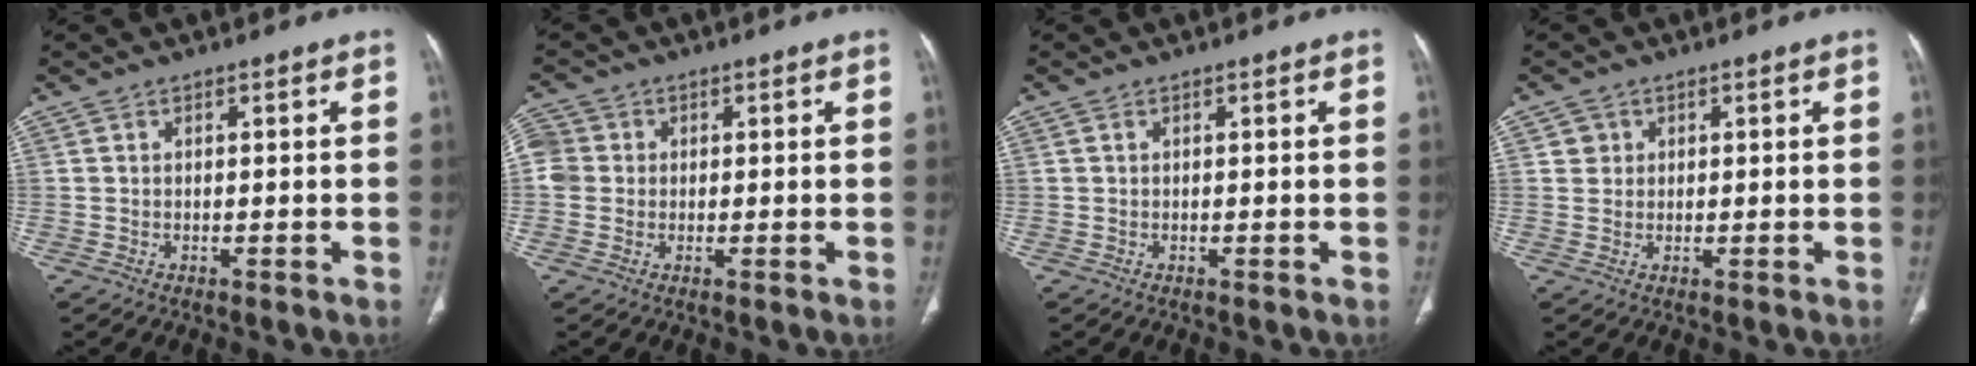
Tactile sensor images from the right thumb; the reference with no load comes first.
{"total": 5.0, "force": [0.2, 4.7, 1.8], "torque": [-0.031, 0.014, 0.001]}
{"total": 0.0}
{"total": 2.0, "force": [0.7, 1.8, 0.3], "torque": [0.010, -0.001, 0.007]}